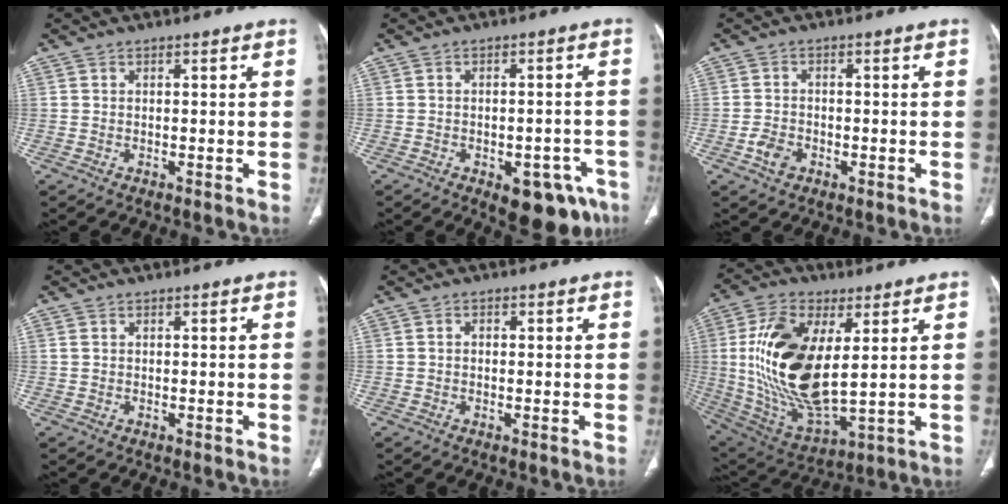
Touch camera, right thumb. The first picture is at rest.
{"total": 8.8, "force": [-5.0, 4.8, 5.4], "torque": [-0.032, 0.024, -0.060]}
{"total": 3.4, "force": [-1.4, 2.4, 1.9], "torque": [-0.031, 0.009, -0.024]}
{"total": 0.7, "force": [0.4, 0.4, 0.4], "torque": [-0.010, 0.009, 0.010]}
{"total": 0.9, "force": [0.0, 0.7, 0.5], "torque": [-0.007, 0.005, -0.001]}
{"total": 21.7, "force": [3.6, 10.1, 18.8], "torque": [-0.369, -0.023, 0.077]}